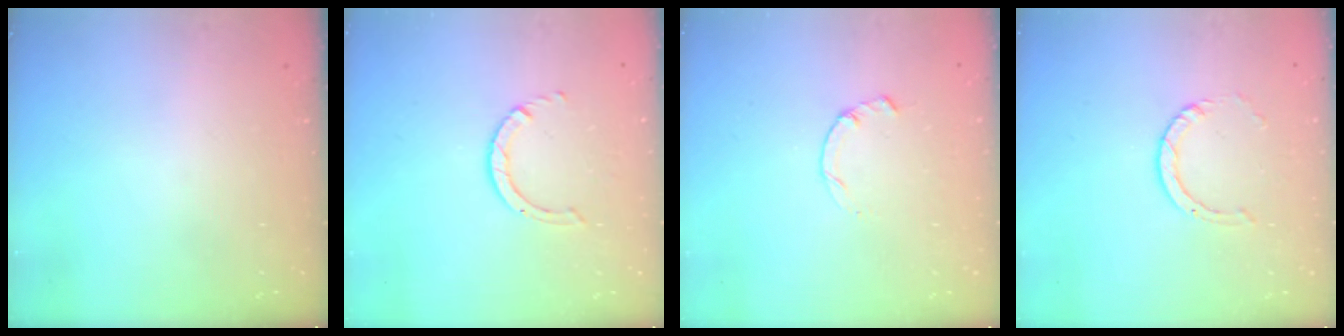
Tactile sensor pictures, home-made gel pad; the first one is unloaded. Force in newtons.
{"total": 1.4, "press": 1.4, "slide": 0.2}
{"total": 0.5, "press": 0.4, "slide": 0.3}
{"total": 4.1, "press": 4.1, "slide": 0.4}